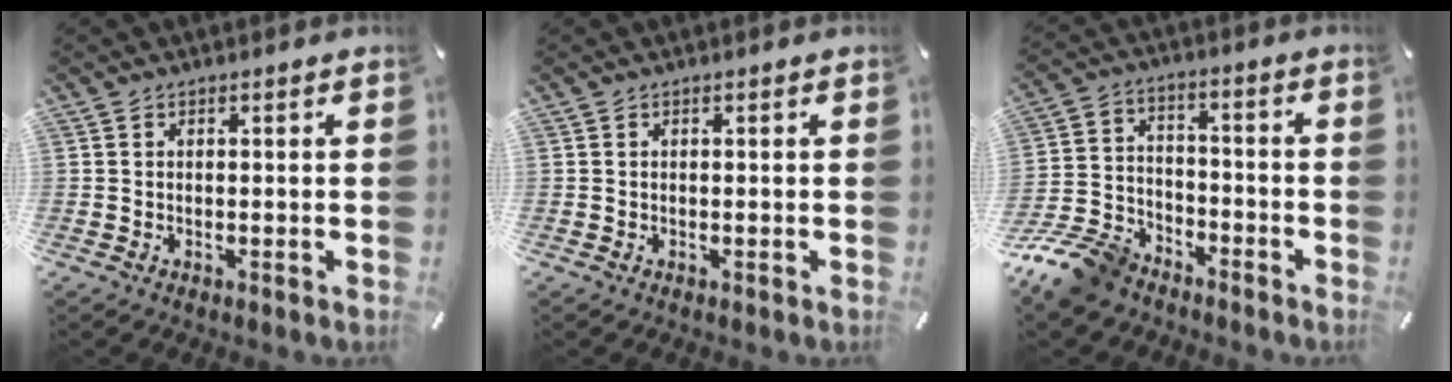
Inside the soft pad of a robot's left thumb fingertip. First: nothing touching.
{"total": 0.0}
{"total": 13.1, "force": [-10.5, 6.2, 4.7], "torque": [-0.090, 0.066, -0.197]}